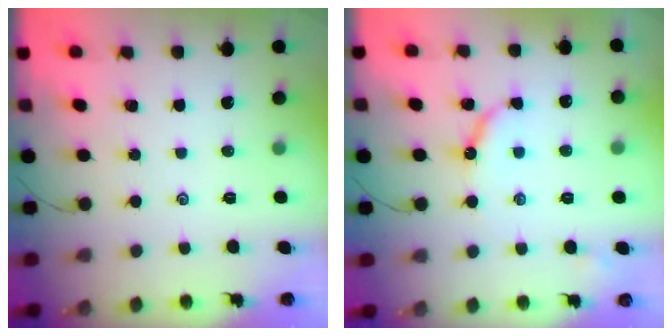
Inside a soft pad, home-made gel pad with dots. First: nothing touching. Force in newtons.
{"total": 7.7, "press": 7.6, "slide": 0.7}